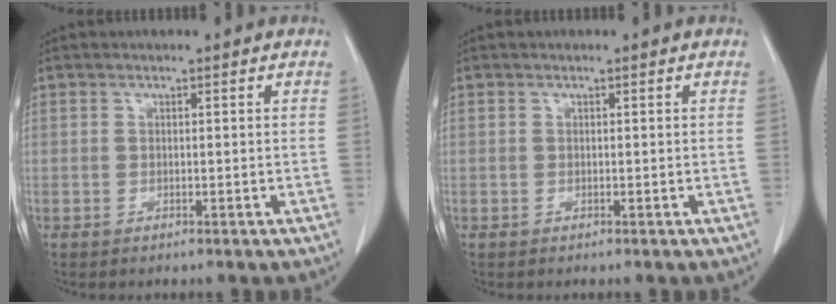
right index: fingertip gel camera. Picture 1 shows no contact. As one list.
[{"total": 0.0}]